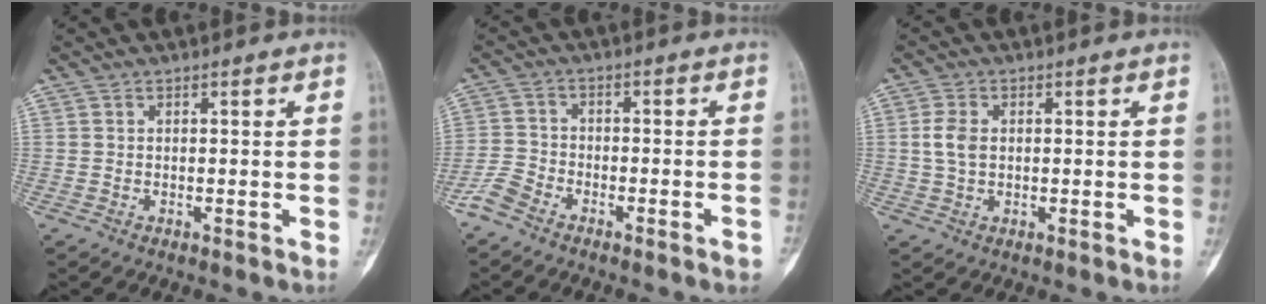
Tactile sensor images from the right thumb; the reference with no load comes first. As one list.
[{"total": 5.5, "force": [-4.1, 2.1, 3.0], "torque": [-0.053, 0.015, -0.087]}, {"total": 4.0, "force": [0.4, 2.7, 3.0], "torque": [-0.064, 0.004, 0.007]}]